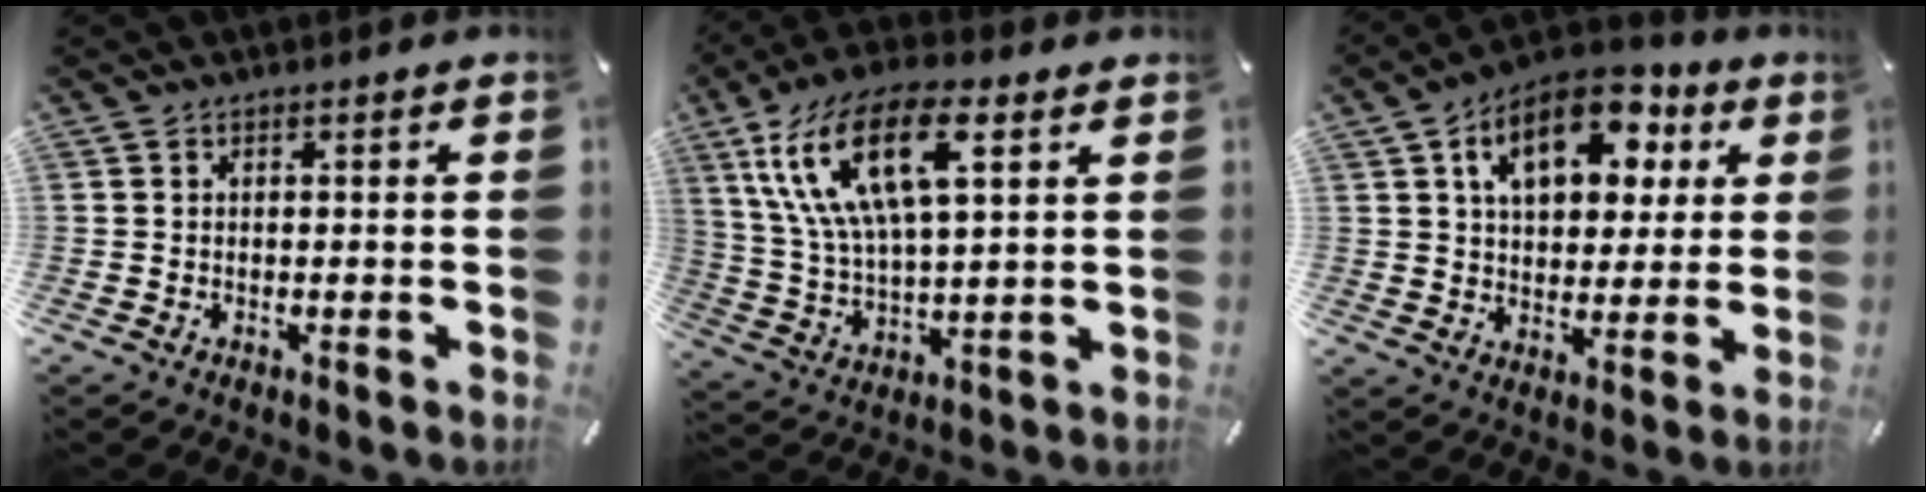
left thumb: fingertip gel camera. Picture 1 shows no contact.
{"total": 18.6, "force": [8.3, 7.9, 14.6], "torque": [-0.331, -0.009, 0.138]}
{"total": 14.8, "force": [6.6, 9.6, 9.2], "torque": [-0.144, -0.010, 0.118]}